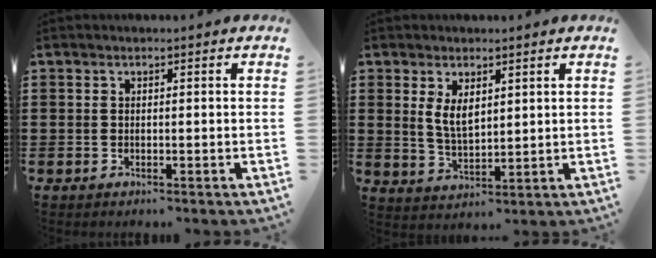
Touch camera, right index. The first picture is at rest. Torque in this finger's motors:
{"motor_torque": [0.60, -0.43, 0.23, 0.13]}